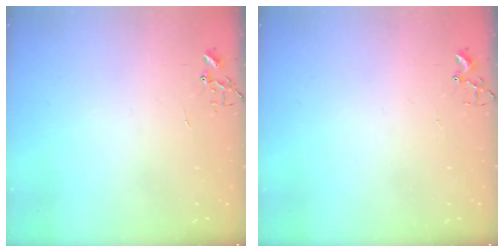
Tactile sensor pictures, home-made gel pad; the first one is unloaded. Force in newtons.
{"total": 1.7, "press": 1.6, "slide": 0.2}